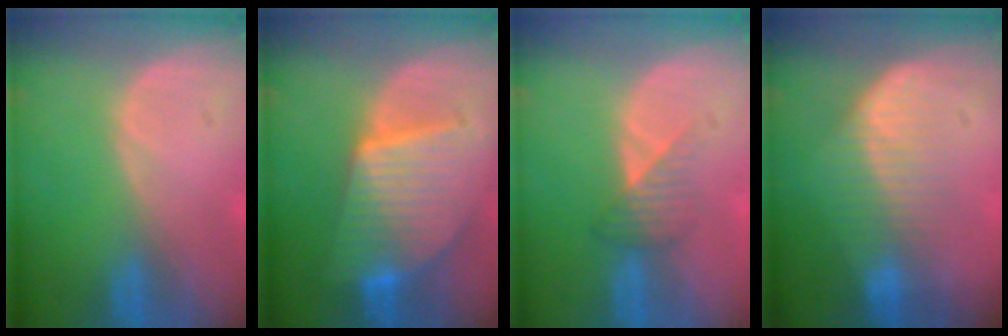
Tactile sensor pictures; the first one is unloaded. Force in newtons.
{"total": 10.1, "press": 10.1, "slide": 0.7}
{"total": 3.2, "press": 3.0, "slide": 1.1}
{"total": 6.9, "press": 6.5, "slide": 2.4}